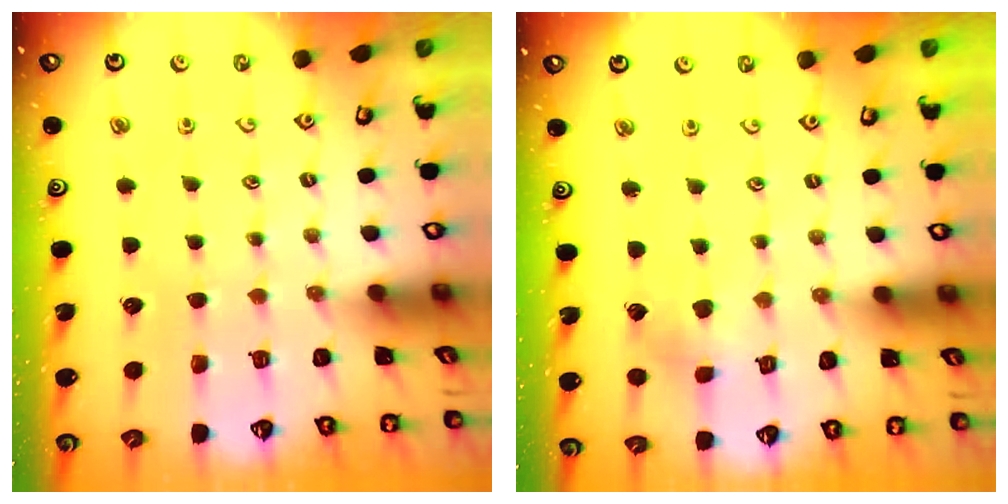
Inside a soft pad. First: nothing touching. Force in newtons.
{"total": 3.3, "press": 3.3, "slide": 0.6}